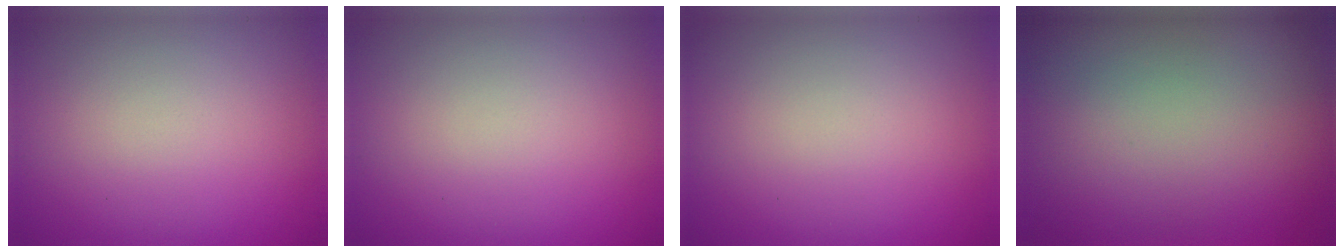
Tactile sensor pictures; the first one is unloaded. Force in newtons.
{"total": 0.0}
{"total": 0.0}
{"total": 0.0}